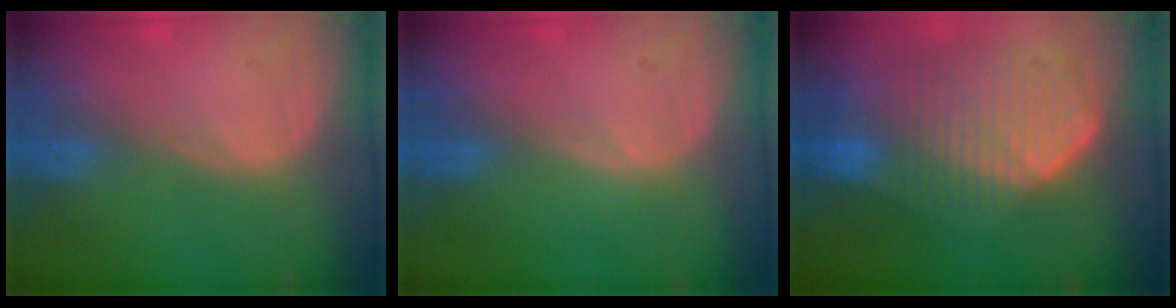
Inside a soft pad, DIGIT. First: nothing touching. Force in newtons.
{"total": 0.0}
{"total": 10.8, "press": 9.4, "slide": 5.3}